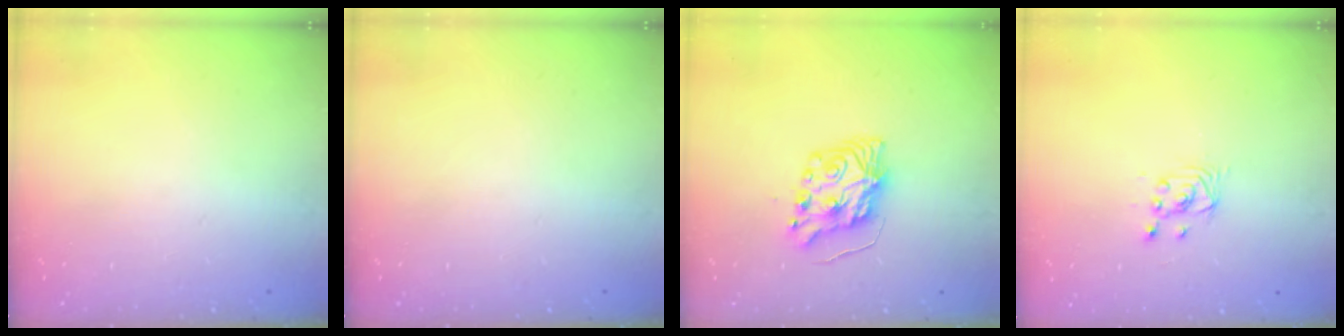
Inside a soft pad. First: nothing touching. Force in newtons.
{"total": 0.0}
{"total": 8.9, "press": 8.9, "slide": 0.9}
{"total": 2.2, "press": 2.2, "slide": 0.3}